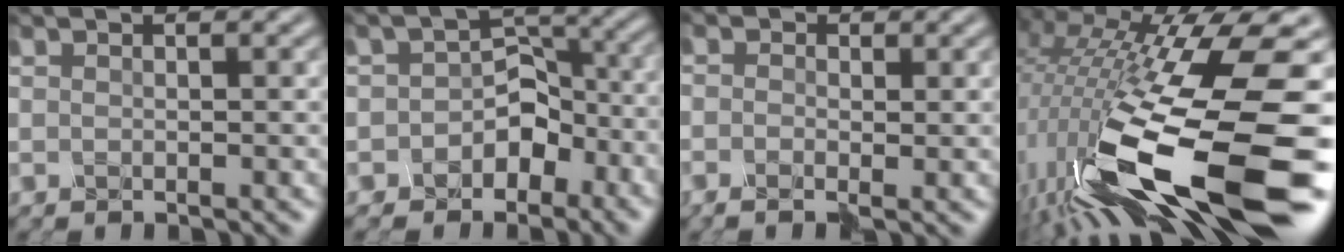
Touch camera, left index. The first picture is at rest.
{"total": 4.7, "force": [-2.7, 3.5, 1.4], "torque": [0.004, 0.020, -0.058]}
{"total": 1.1, "force": [-1.0, 0.6, 0.2], "torque": [-0.005, 0.001, -0.026]}
{"total": 15.2, "force": [-3.7, 4.4, 14.0], "torque": [-0.279, 0.002, -0.068]}